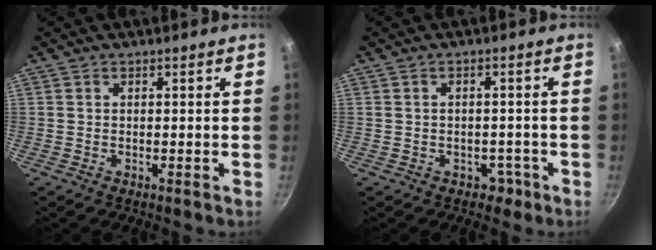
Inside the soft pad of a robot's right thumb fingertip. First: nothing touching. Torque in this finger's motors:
{"motor_torque": [-0.25, -0.01, 0.07, 0.38, -0.06]}